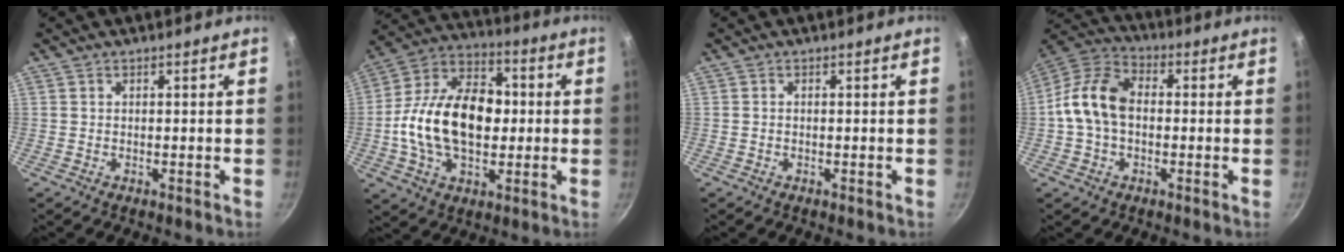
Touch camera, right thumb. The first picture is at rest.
{"total": 20.7, "force": [-0.5, 13.4, 15.8], "torque": [-0.245, 0.034, -0.022]}
{"total": 0.0}
{"total": 11.6, "force": [-0.4, 8.0, 8.3], "torque": [-0.138, 0.037, -0.026]}